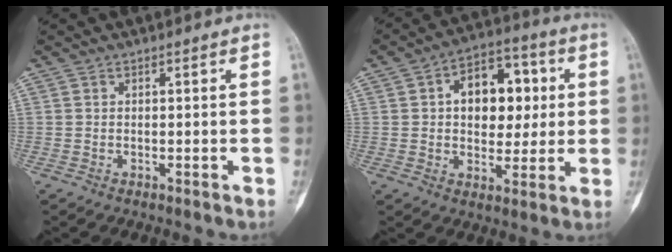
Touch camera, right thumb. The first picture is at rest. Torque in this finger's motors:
{"motor_torque": [0.32, 1.73, 0.17, -0.09, 0.01]}